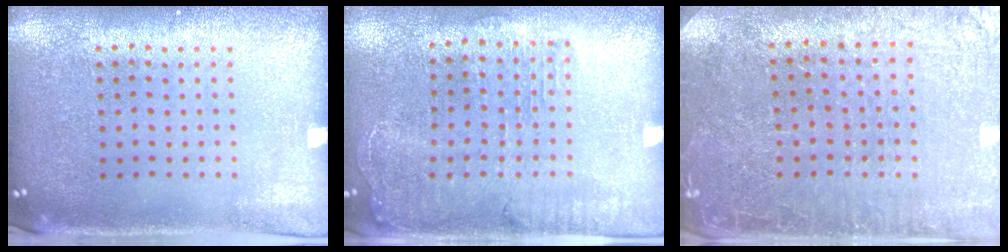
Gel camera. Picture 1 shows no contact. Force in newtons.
{"total": 1.4, "press": 1.4, "slide": 0.3}
{"total": 1.1, "press": 1.1, "slide": 0.1}